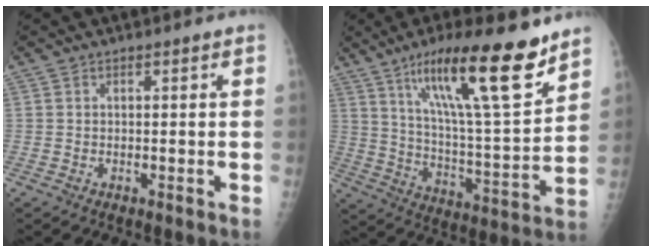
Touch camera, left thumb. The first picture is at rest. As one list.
[{"total": 22.6, "force": [14.0, 4.0, 17.3], "torque": [-0.262, -0.062, 0.235]}]